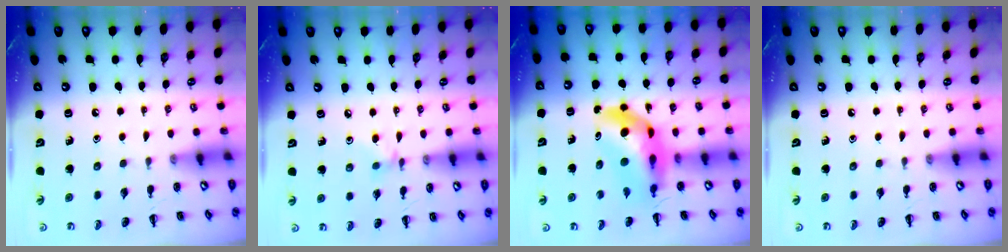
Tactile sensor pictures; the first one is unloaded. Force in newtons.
{"total": 3.0, "press": 2.8, "slide": 0.9}
{"total": 10.6, "press": 10.0, "slide": 3.3}
{"total": 0.0}